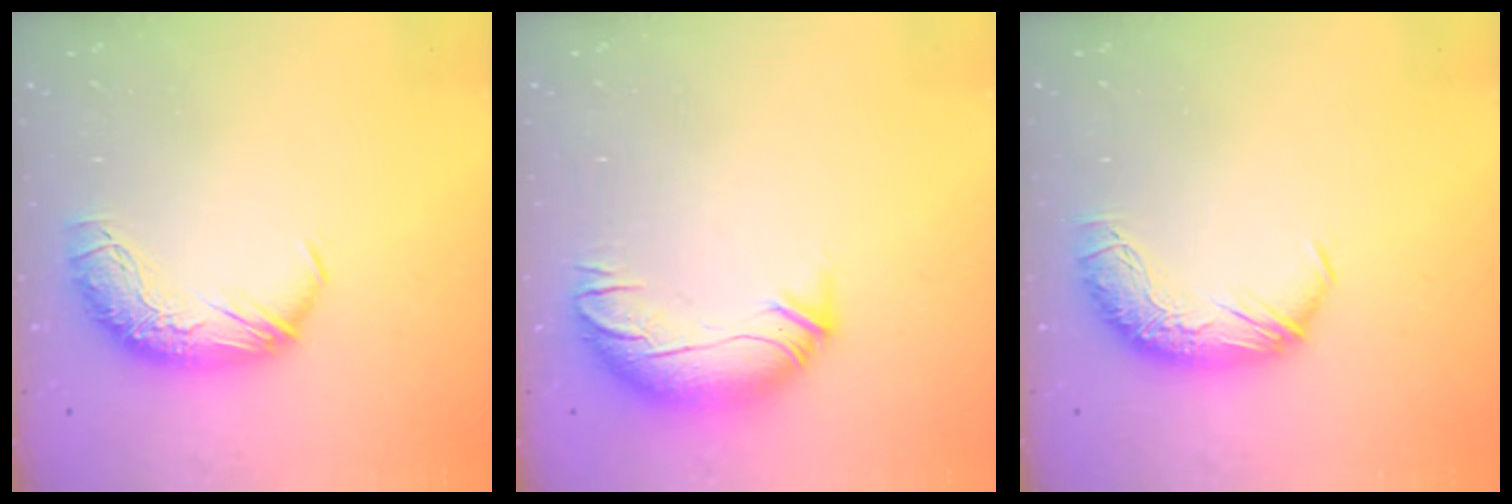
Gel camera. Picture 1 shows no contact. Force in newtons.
{"total": 3.5, "press": 2.3, "slide": 2.7}
{"total": 0.0}